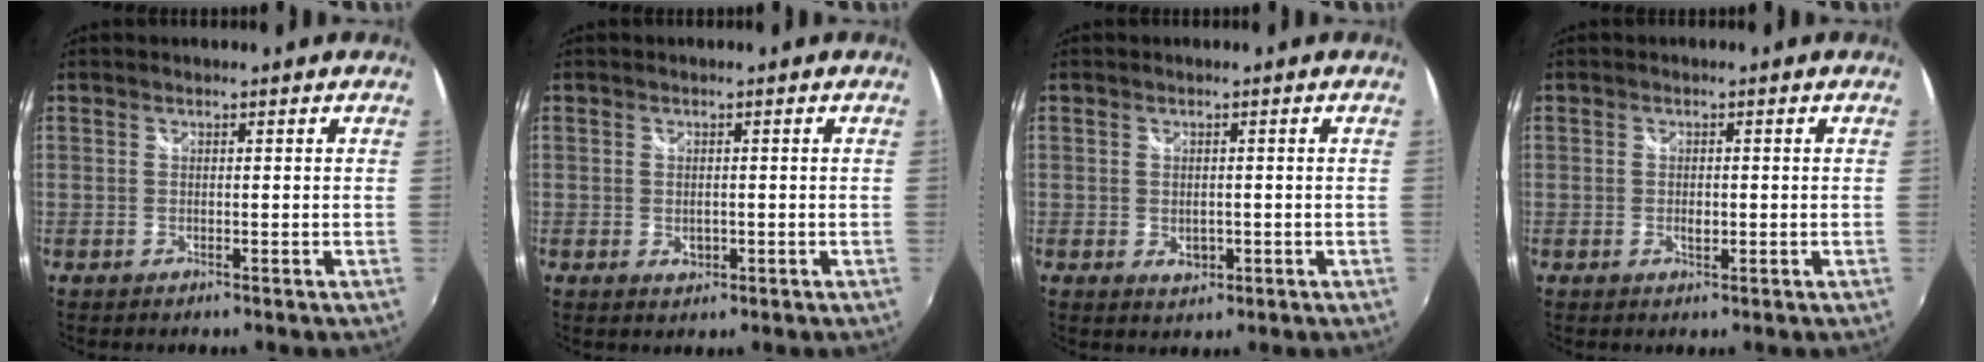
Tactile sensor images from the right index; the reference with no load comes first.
{"total": 2.2, "force": [-0.4, 1.7, 1.3], "torque": [-0.022, -0.002, -0.006]}
{"total": 3.0, "force": [-0.6, 2.2, 1.9], "torque": [-0.032, -0.005, -0.007]}
{"total": 1.7, "force": [-0.3, 1.0, 1.3], "torque": [-0.022, -0.001, -0.006]}